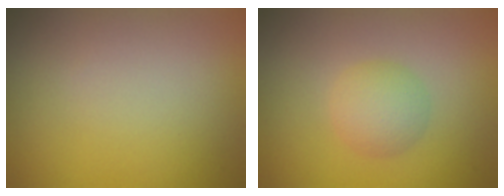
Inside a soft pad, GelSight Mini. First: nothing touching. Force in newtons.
{"total": 2.5, "press": 2.5, "slide": 0.1}